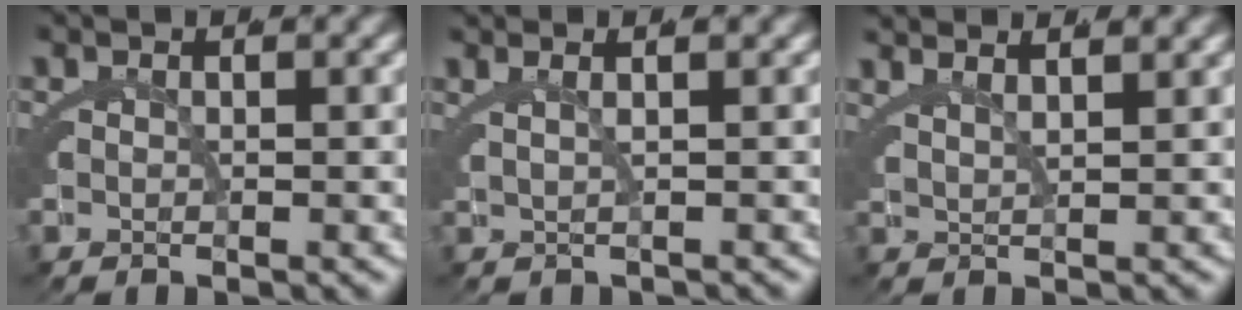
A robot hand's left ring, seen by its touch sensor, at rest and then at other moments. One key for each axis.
{"total": 1.6, "fx": 0.9, "fy": -1.0, "fz": 0.7, "tx": 0.003, "ty": 0.017, "tz": 0.013}
{"total": 3.2, "fx": 3.0, "fy": -0.3, "fz": 1.0, "tx": -0.005, "ty": 0.020, "tz": 0.044}